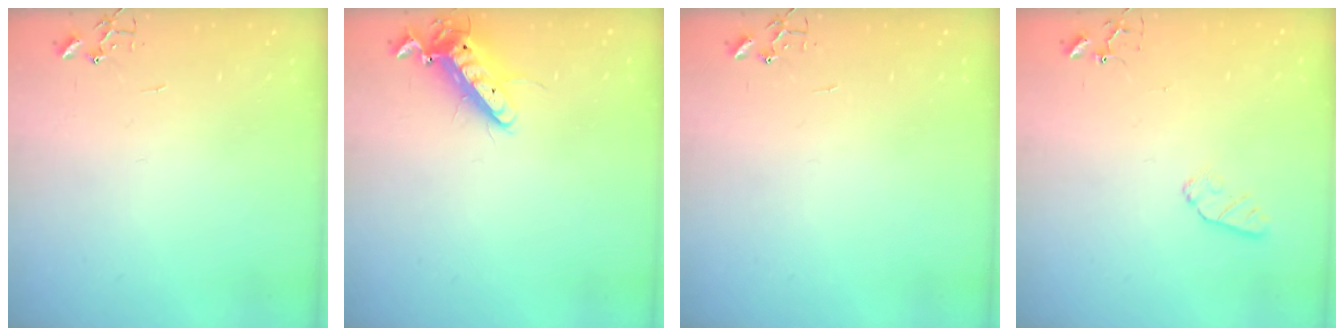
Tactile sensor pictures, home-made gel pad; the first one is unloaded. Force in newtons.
{"total": 11.9, "press": 11.7, "slide": 2.2}
{"total": 0.0}
{"total": 6.1, "press": 6.1, "slide": 0.8}